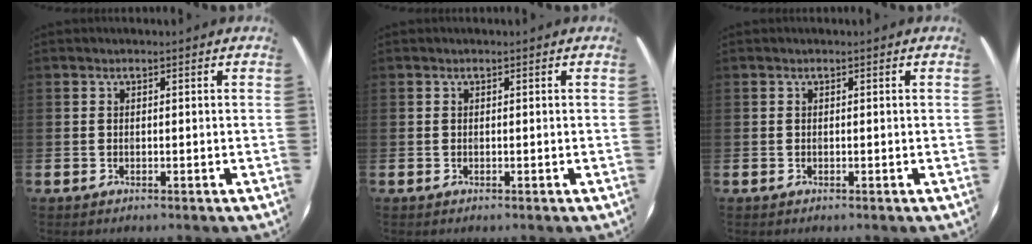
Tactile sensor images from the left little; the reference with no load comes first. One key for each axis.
{"total": 0.0}
{"total": 0.0}